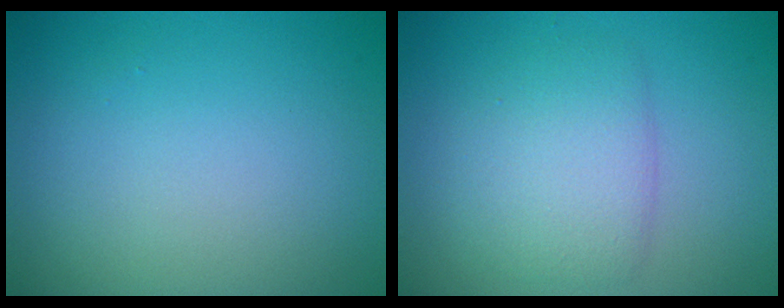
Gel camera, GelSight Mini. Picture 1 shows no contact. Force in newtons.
{"total": 3.4, "press": 3.4, "slide": 0.1}